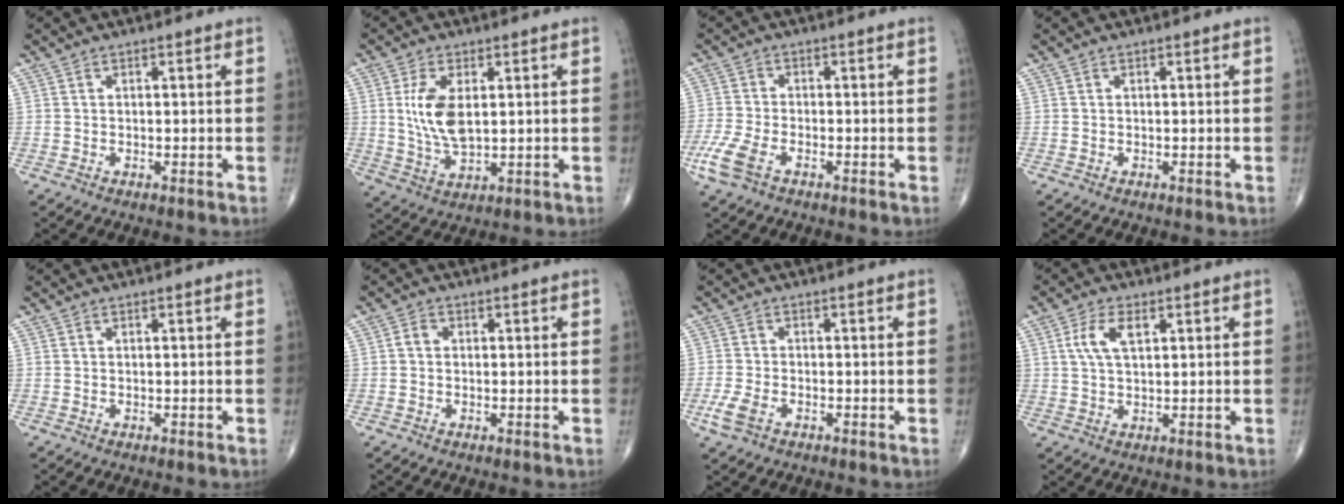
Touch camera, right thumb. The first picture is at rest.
{"total": 8.7, "force": [1.6, 4.4, 7.4], "torque": [-0.146, -0.013, 0.039]}
{"total": 5.7, "force": [-3.0, 2.7, 4.1], "torque": [-0.103, 0.005, -0.063]}
{"total": 0.0}
{"total": 0.0}
{"total": 1.7, "force": [0.1, 1.4, 1.0], "torque": [-0.013, 0.007, -0.002]}
{"total": 4.0, "force": [-1.9, 2.1, 2.8], "torque": [-0.073, 0.005, -0.039]}
{"total": 5.7, "force": [1.9, 2.7, 4.6], "torque": [-0.098, 0.003, 0.039]}